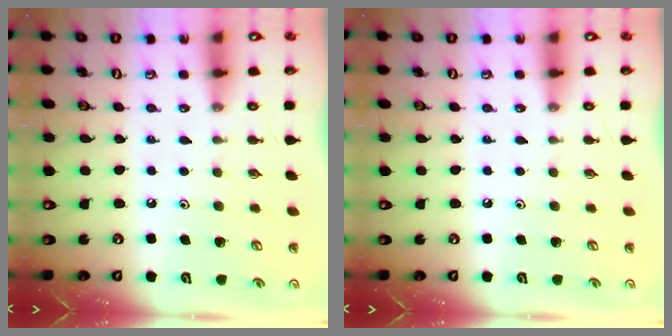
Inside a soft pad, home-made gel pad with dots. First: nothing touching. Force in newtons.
{"total": 0.0}